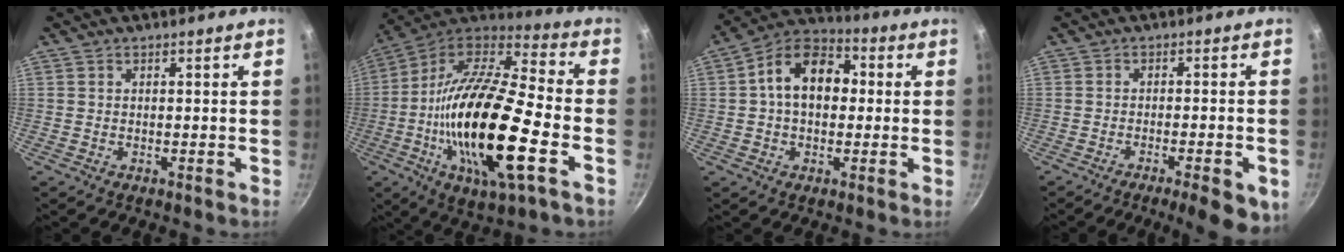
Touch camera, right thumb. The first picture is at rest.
{"total": 27.6, "force": [-6.6, 8.5, 25.4], "torque": [-0.467, 0.014, -0.135]}
{"total": 13.0, "force": [1.3, 9.1, 9.3], "torque": [-0.112, 0.033, 0.001]}
{"total": 9.1, "force": [-4.9, 2.2, 7.4], "torque": [-0.096, 0.011, -0.066]}